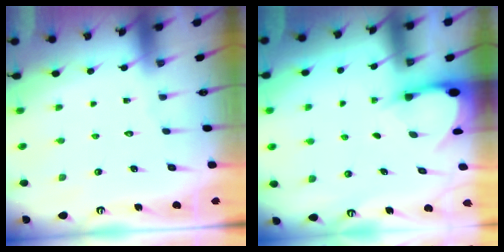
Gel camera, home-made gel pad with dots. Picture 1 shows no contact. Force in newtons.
{"total": 3.4, "press": 3.4, "slide": 0.2}